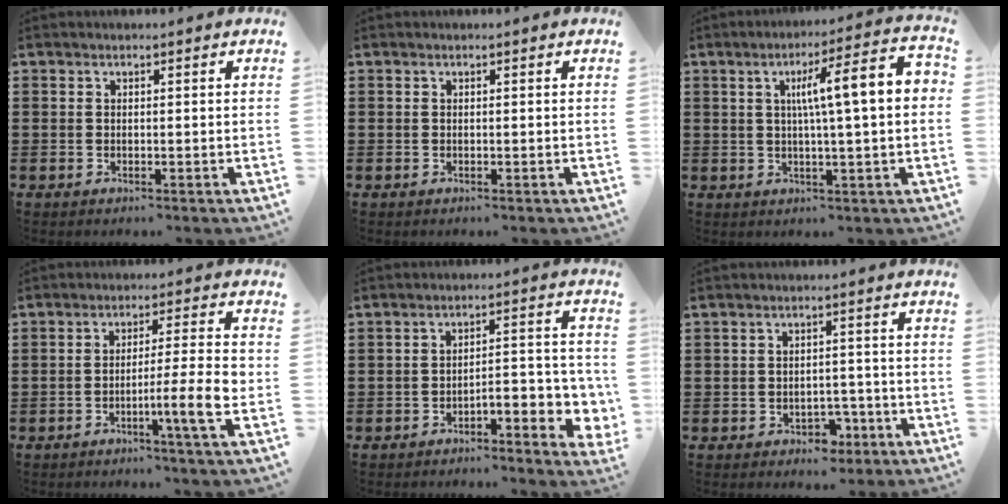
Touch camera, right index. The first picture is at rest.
{"total": 0.0}
{"total": 9.0, "force": [1.4, 0.5, 8.9], "torque": [-0.161, -0.001, 0.012]}
{"total": 8.0, "force": [-2.6, -0.3, 7.6], "torque": [-0.132, -0.012, -0.048]}
{"total": 4.4, "force": [-2.8, 1.2, 3.2], "torque": [-0.054, 0.004, -0.054]}
{"total": 2.9, "force": [-1.8, 1.9, 1.3], "torque": [-0.028, 0.004, -0.038]}